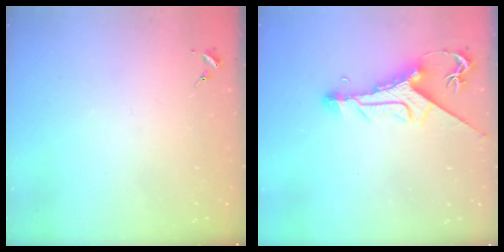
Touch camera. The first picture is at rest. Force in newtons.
{"total": 10.1, "press": 10.1, "slide": 1.1}